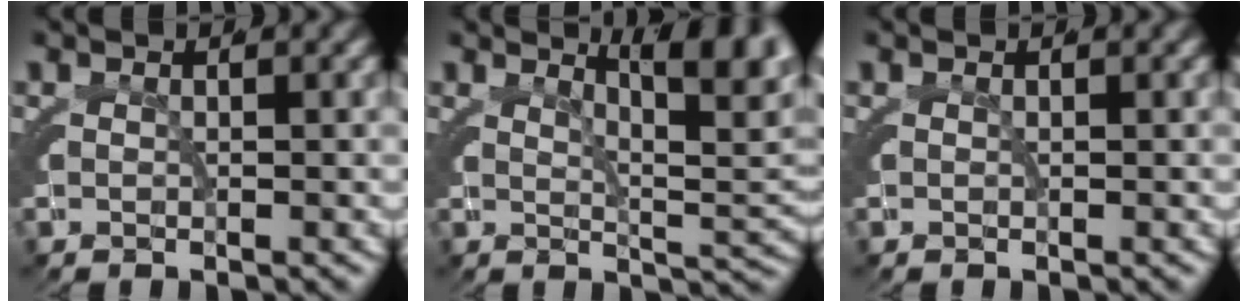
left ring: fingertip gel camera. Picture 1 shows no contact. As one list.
[{"total": 7.0, "force": [3.2, 1.6, 6.0], "torque": [-0.044, 0.011, 0.042]}, {"total": 0.0}]